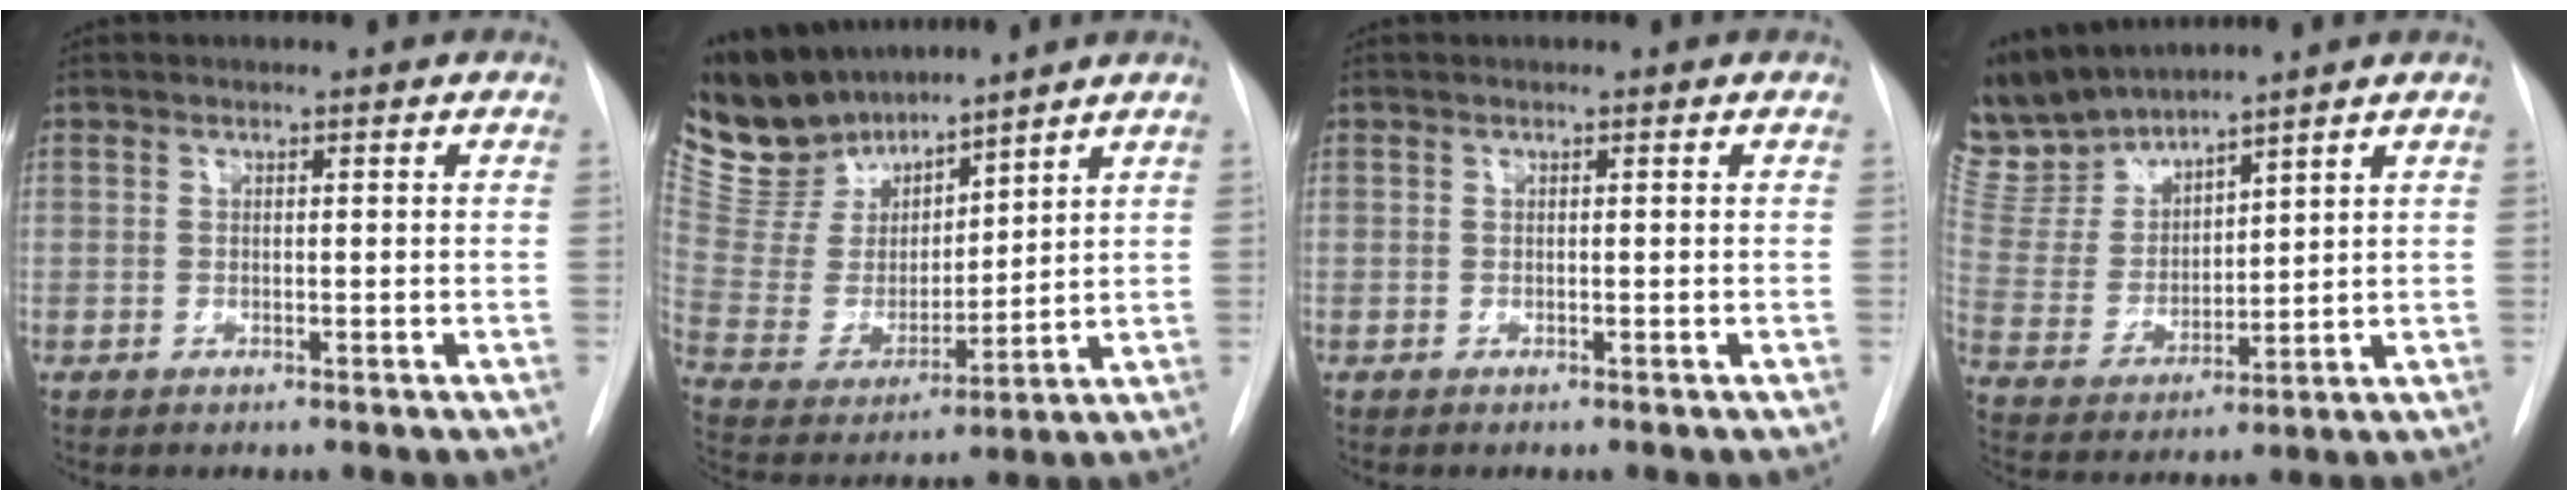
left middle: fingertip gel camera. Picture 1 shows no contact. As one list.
[{"total": 13.1, "force": [11.9, 4.7, 2.9], "torque": [-0.077, 0.010, 0.248]}, {"total": 0.0}, {"total": 11.1, "force": [10.6, 2.0, 2.6], "torque": [-0.073, 0.004, 0.230]}]